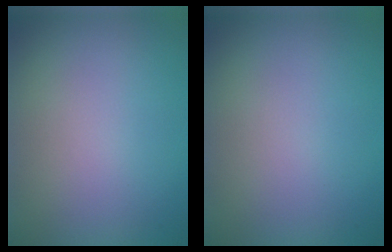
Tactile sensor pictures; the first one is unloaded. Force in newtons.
{"total": 0.0}